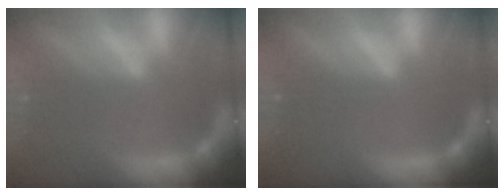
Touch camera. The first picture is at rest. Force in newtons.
{"total": 0.0}